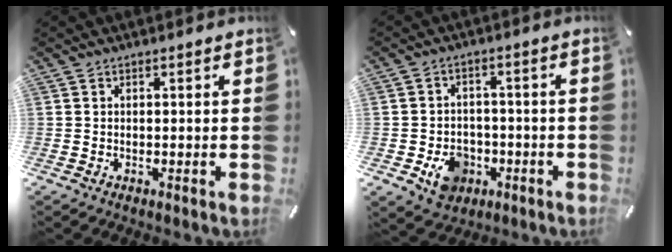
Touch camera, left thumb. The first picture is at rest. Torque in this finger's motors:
{"motor_torque": [0.03, 0.12, 0.25, 0.30, 0.03]}